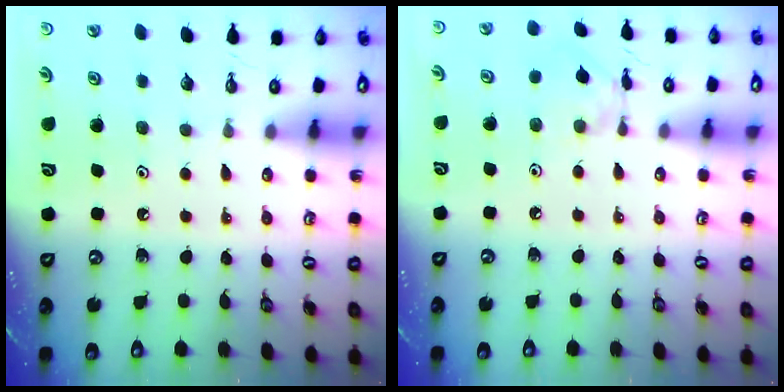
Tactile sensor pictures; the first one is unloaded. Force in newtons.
{"total": 3.2, "press": 3.2, "slide": 0.2}